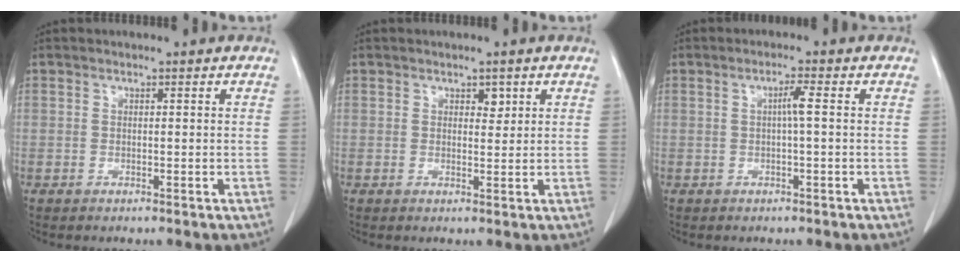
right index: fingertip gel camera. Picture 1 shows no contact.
{"total": 1.5, "force": [0.8, 0.9, 0.9], "torque": [-0.010, -0.003, 0.013]}
{"total": 2.1, "force": [0.1, -0.3, 2.0], "torque": [-0.035, 0.003, 0.001]}